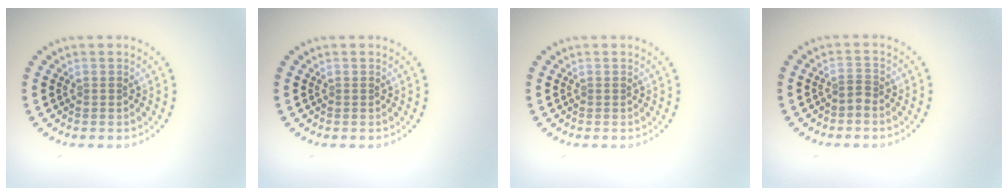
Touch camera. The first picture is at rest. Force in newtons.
{"total": 0.0}
{"total": 0.0}
{"total": 1.0, "press": 0.6, "slide": 0.8}